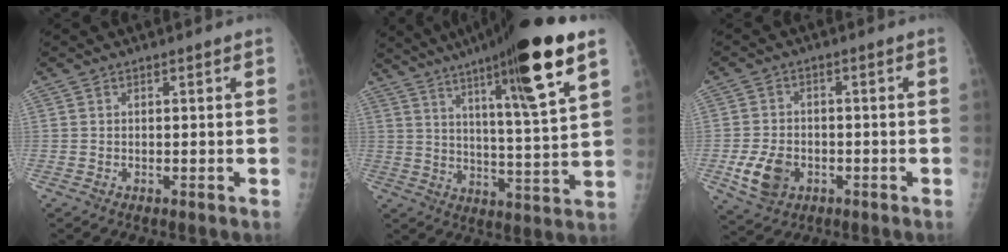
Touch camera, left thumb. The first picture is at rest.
{"total": 19.9, "force": [11.3, 1.6, 16.3], "torque": [-0.240, -0.047, 0.173]}
{"total": 7.6, "force": [-2.4, 5.7, 4.5], "torque": [-0.077, 0.005, -0.038]}